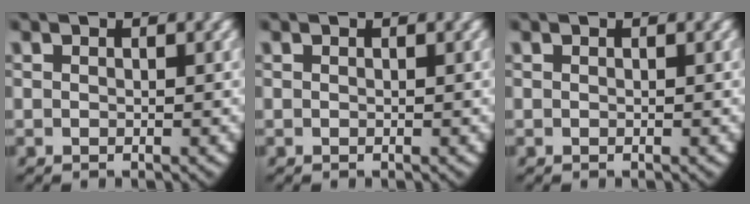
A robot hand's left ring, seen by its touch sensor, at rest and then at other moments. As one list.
[{"total": 0.0}, {"total": 0.0}]